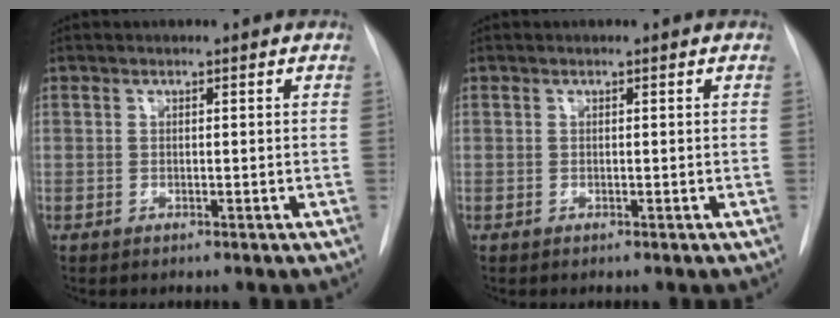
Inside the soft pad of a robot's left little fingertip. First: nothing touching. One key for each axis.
{"total": 0.0}